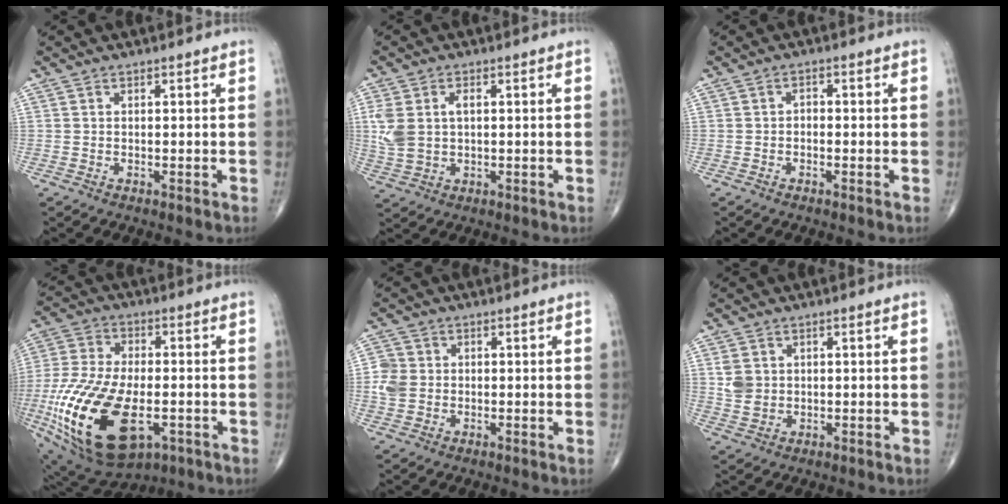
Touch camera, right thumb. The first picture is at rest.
{"total": 7.3, "force": [1.1, 4.6, 5.6], "torque": [-0.133, 0.011, 0.030]}
{"total": 1.2, "force": [-0.4, 0.9, 0.7], "torque": [-0.001, 0.006, -0.011]}
{"total": 26.2, "force": [-7.6, 13.6, 21.0], "torque": [-0.467, -0.018, -0.118]}
{"total": 4.3, "force": [-0.2, 3.7, 2.1], "torque": [-0.040, 0.005, -0.006]}
{"total": 3.8, "force": [0.8, 3.2, 2.0], "torque": [-0.028, -0.003, 0.022]}